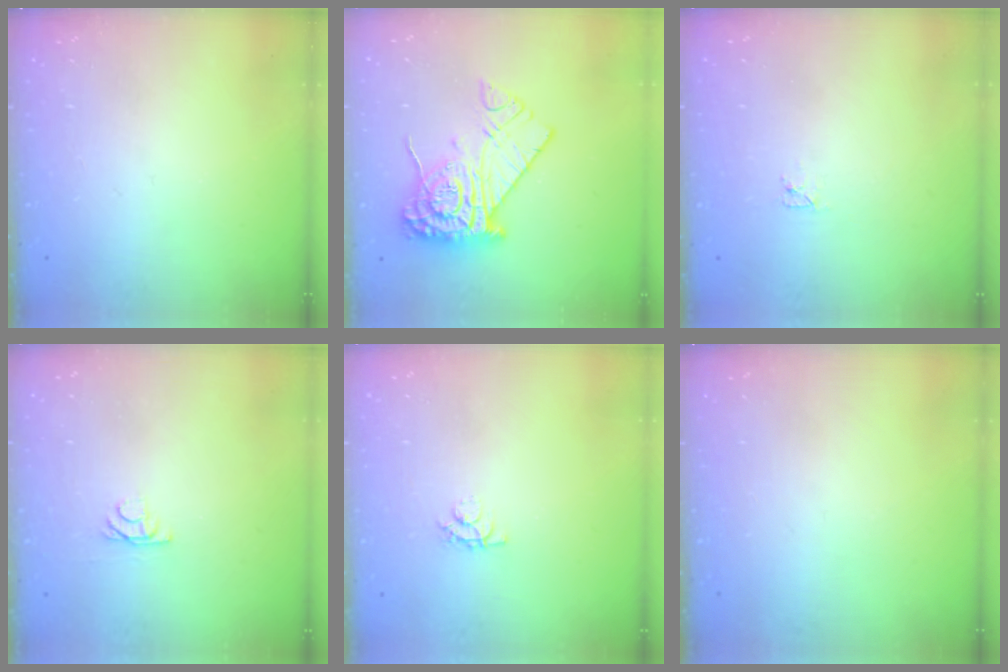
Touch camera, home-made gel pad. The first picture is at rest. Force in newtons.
{"total": 16.5, "press": 16.4, "slide": 1.8}
{"total": 2.6, "press": 2.6, "slide": 0.3}
{"total": 3.8, "press": 3.8, "slide": 0.4}
{"total": 3.6, "press": 3.6, "slide": 0.4}
{"total": 0.0}